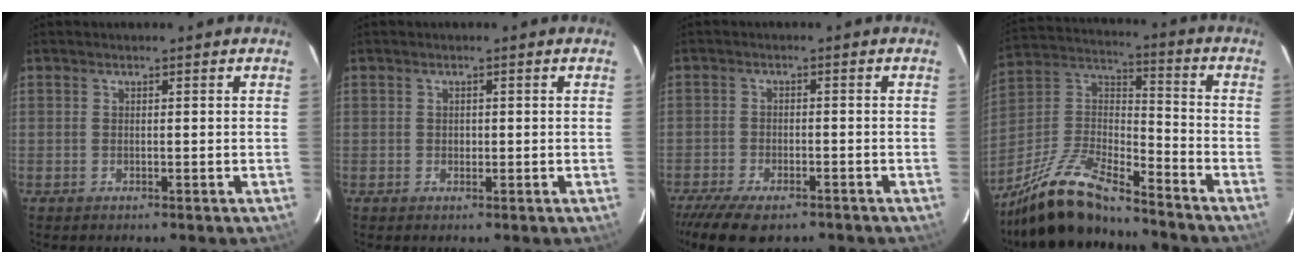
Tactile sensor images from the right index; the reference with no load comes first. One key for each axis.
{"total": 0.9, "fx": -0.1, "fy": 0.8, "fz": 0.2, "tx": 0.000, "ty": 0.001, "tz": -0.001}
{"total": 10.4, "fx": -8.0, "fy": 3.8, "fz": 5.5, "tx": -0.133, "ty": -0.029, "tz": -0.135}
{"total": 17.4, "fx": -14.2, "fy": 4.0, "fz": 9.3, "tx": -0.208, "ty": -0.002, "tz": -0.263}